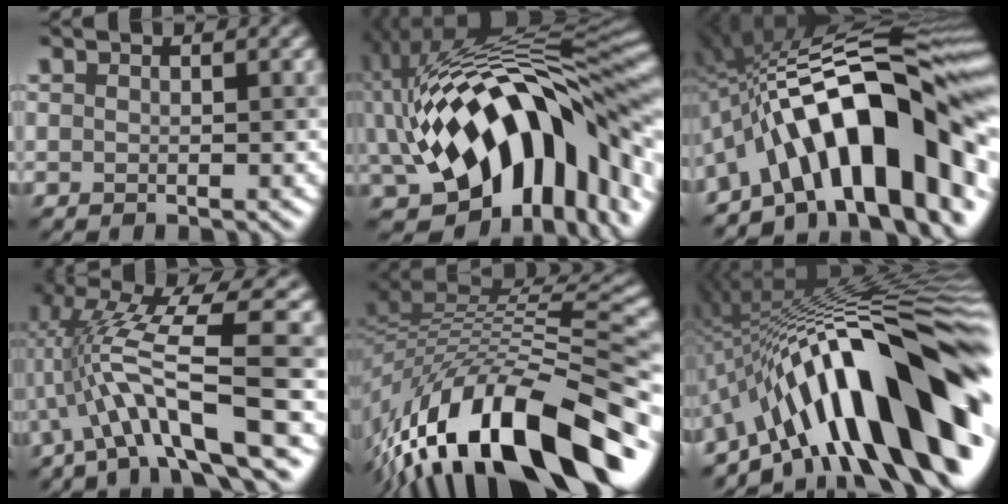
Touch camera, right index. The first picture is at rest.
{"total": 16.4, "force": [-0.1, 9.5, 13.3], "torque": [-0.205, 0.004, -0.011]}
{"total": 16.9, "force": [-5.7, 6.3, 14.7], "torque": [-0.182, 0.060, -0.117]}
{"total": 9.5, "force": [-1.1, 2.2, 9.2], "torque": [-0.164, 0.012, -0.022]}
{"total": 16.6, "force": [-9.4, 5.9, 12.3], "torque": [-0.228, 0.014, -0.163]}
{"total": 17.2, "force": [-4.6, 5.3, 15.7], "torque": [-0.210, 0.046, -0.090]}